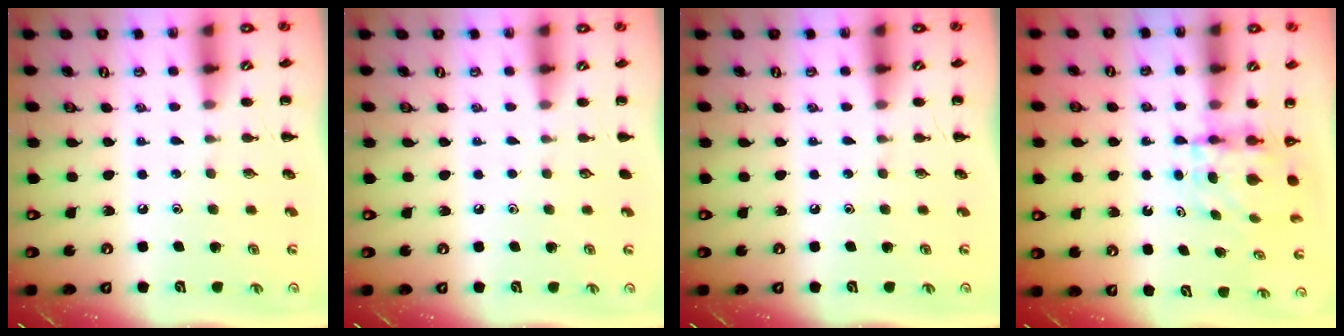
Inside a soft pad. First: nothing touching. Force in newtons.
{"total": 0.0}
{"total": 0.0}
{"total": 4.6, "press": 4.5, "slide": 0.6}